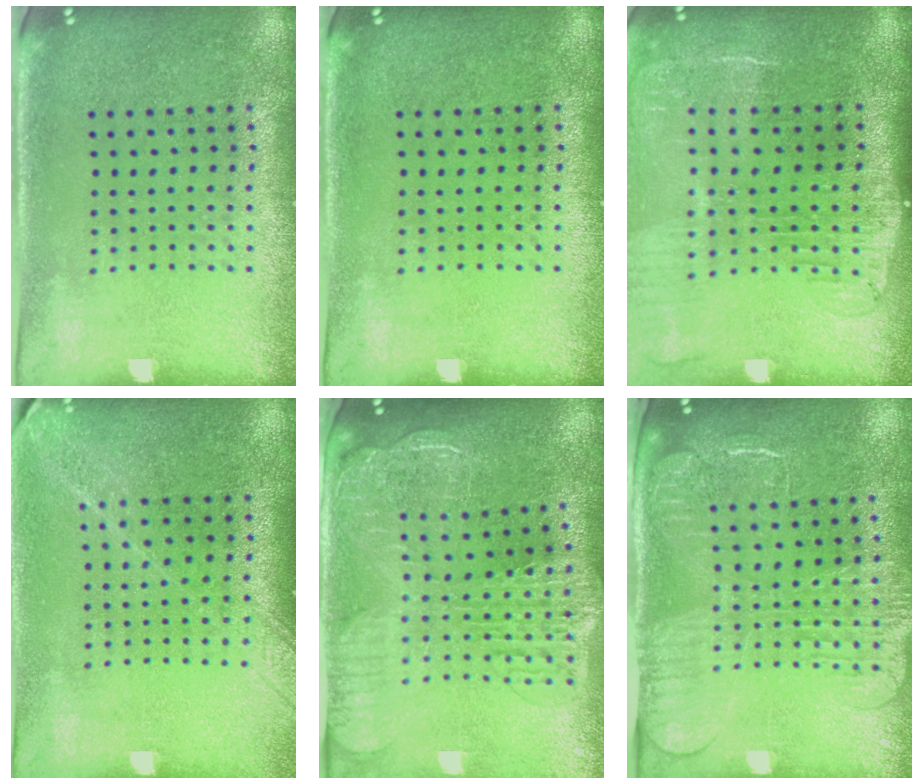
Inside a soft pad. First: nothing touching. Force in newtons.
{"total": 0.0}
{"total": 2.2, "press": 1.8, "slide": 1.2}
{"total": 1.8, "press": 1.5, "slide": 1.0}
{"total": 2.9, "press": 2.4, "slide": 1.7}
{"total": 2.3, "press": 2.0, "slide": 1.3}